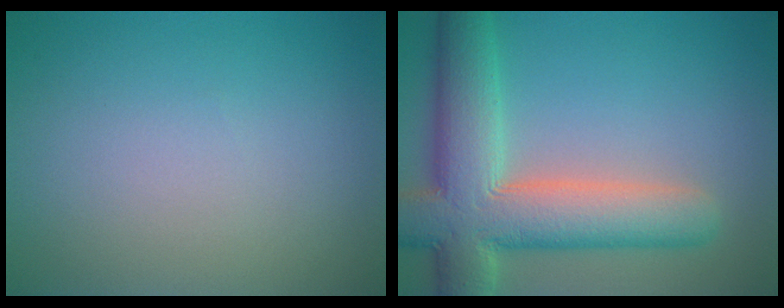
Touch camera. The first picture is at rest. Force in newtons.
{"total": 10.3, "press": 10.2, "slide": 0.6}